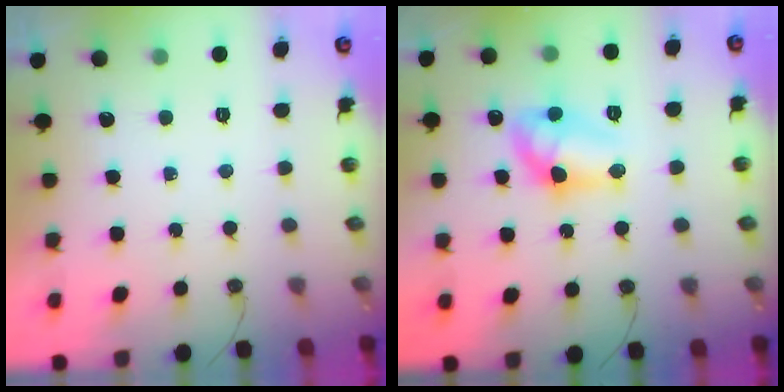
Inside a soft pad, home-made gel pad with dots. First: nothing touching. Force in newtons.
{"total": 12.7, "press": 12.7, "slide": 0.8}